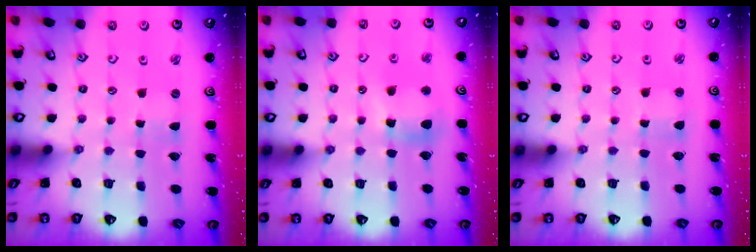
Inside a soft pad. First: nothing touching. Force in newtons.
{"total": 10.3, "press": 10.2, "slide": 1.3}
{"total": 2.3, "press": 2.3, "slide": 0.3}